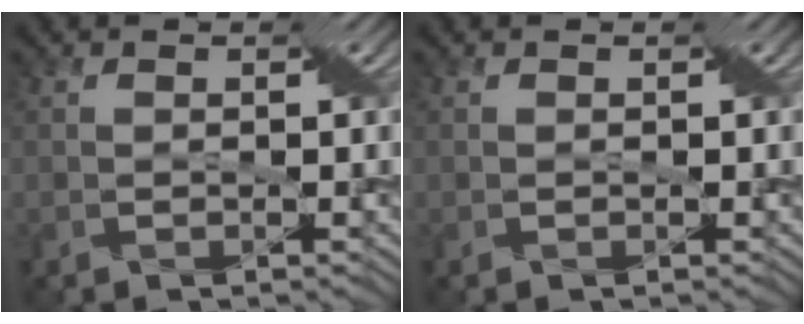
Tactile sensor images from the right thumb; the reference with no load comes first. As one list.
[{"total": 0.0}]